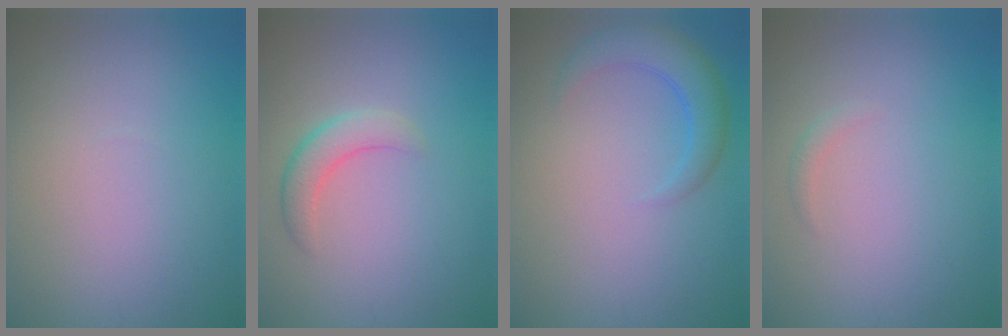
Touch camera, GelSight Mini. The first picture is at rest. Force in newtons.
{"total": 2.5, "press": 2.5, "slide": 0.1}
{"total": 3.4, "press": 3.3, "slide": 0.3}
{"total": 0.7, "press": 0.7, "slide": 0.1}